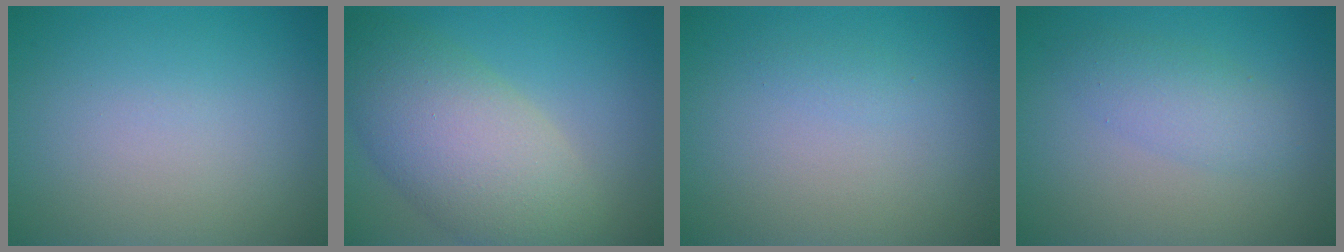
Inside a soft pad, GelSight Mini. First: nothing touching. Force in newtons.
{"total": 8.3, "press": 8.2, "slide": 0.8}
{"total": 0.6, "press": 0.6, "slide": 0.0}
{"total": 2.5, "press": 2.5, "slide": 0.1}